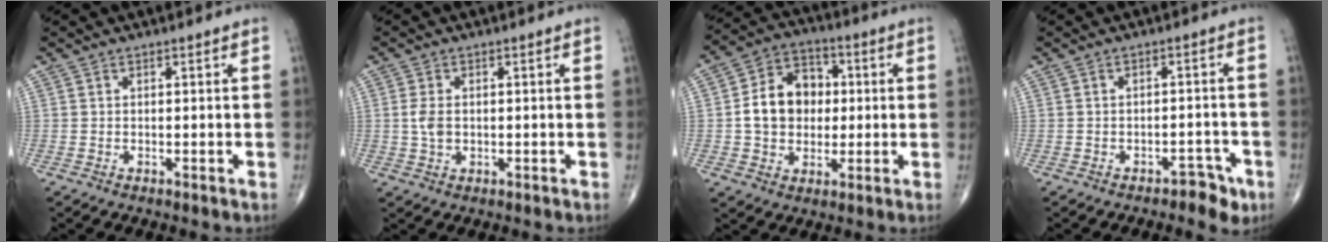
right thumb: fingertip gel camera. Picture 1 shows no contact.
{"total": 3.1, "force": [-0.1, 2.0, 2.3], "torque": [-0.048, 0.001, -0.003]}
{"total": 12.1, "force": [0.2, 9.7, 7.3], "torque": [-0.093, 0.022, -0.002]}
{"total": 4.6, "force": [-3.0, 2.4, 2.4], "torque": [-0.016, 0.024, -0.039]}